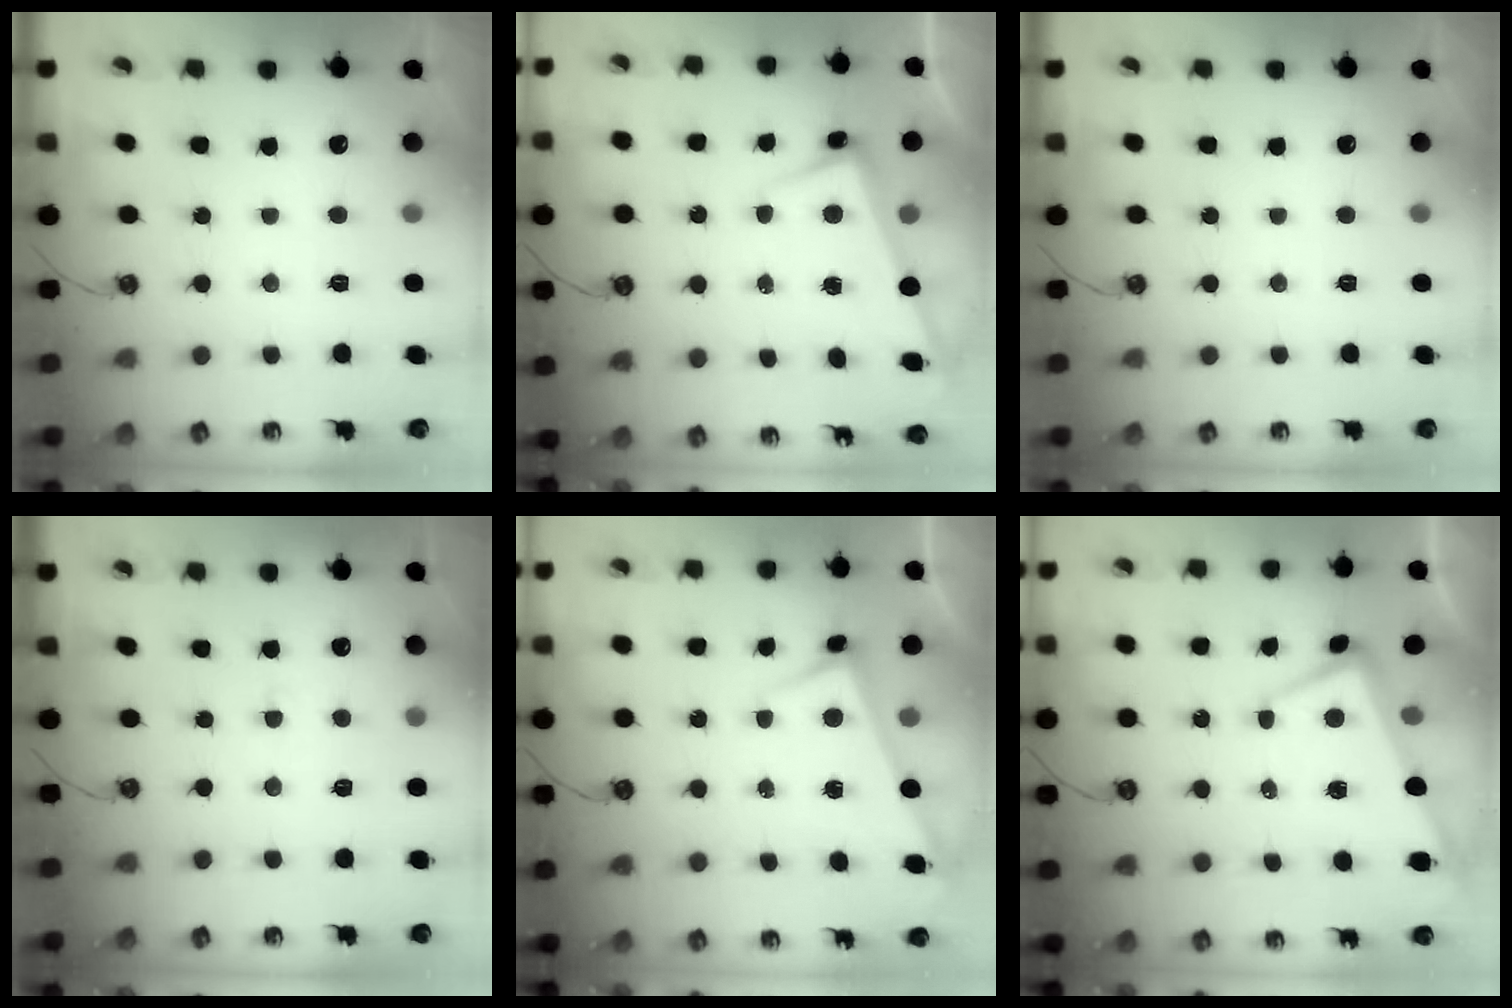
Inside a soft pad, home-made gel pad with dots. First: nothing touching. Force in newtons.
{"total": 2.5, "press": 2.4, "slide": 0.7}
{"total": 0.0}
{"total": 1.2, "press": 1.1, "slide": 0.5}
{"total": 2.8, "press": 2.8, "slide": 0.2}
{"total": 0.9, "press": 0.5, "slide": 0.7}